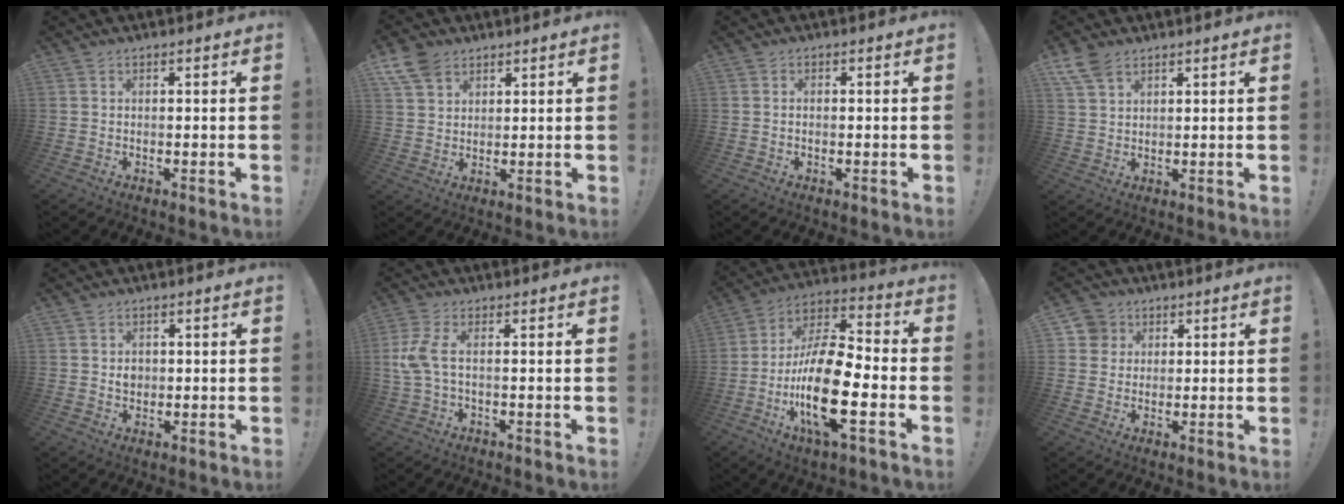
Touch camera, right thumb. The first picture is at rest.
{"total": 7.7, "force": [5.0, 4.9, 3.4], "torque": [-0.064, -0.017, 0.100]}
{"total": 0.9, "force": [-0.4, 0.4, 0.7], "torque": [-0.019, 0.003, -0.006]}
{"total": 6.2, "force": [4.2, 3.2, 3.4], "torque": [-0.057, -0.017, 0.081]}
{"total": 2.2, "force": [0.2, 1.9, 1.2], "torque": [-0.011, -0.001, 0.001]}
{"total": 5.8, "force": [0.3, 1.9, 5.5], "torque": [-0.123, -0.009, 0.004]}
{"total": 21.4, "force": [-6.4, 8.1, 18.8], "torque": [-0.372, 0.033, -0.104]}
{"total": 5.2, "force": [2.1, 4.6, 0.9], "torque": [-0.011, -0.006, 0.040]}